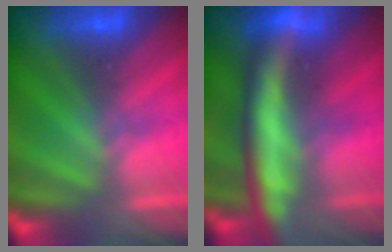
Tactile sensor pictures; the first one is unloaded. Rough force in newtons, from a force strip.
{"total": 9.1}